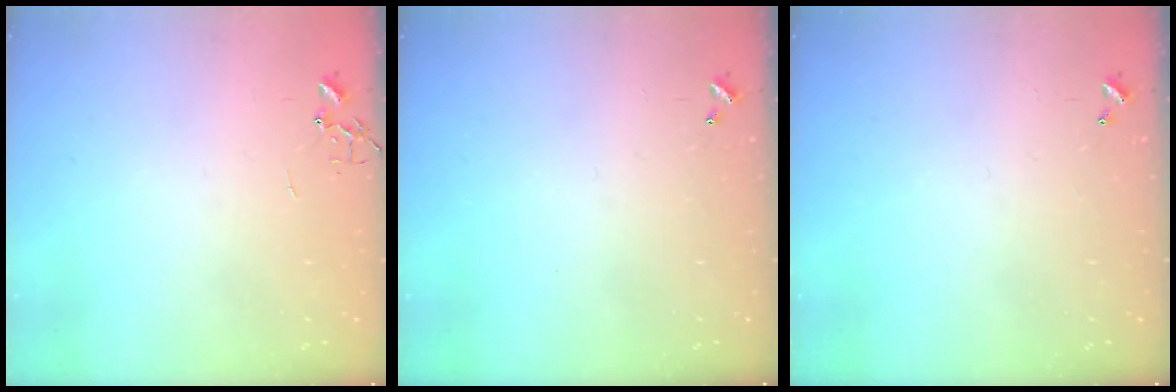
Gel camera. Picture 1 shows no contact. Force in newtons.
{"total": 0.0}
{"total": 0.0}